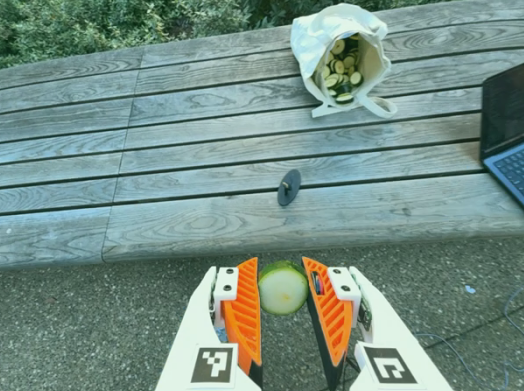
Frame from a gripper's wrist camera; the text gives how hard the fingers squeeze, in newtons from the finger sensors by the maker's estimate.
{"total": 10.6, "left": 10.6, "right": 10.5}